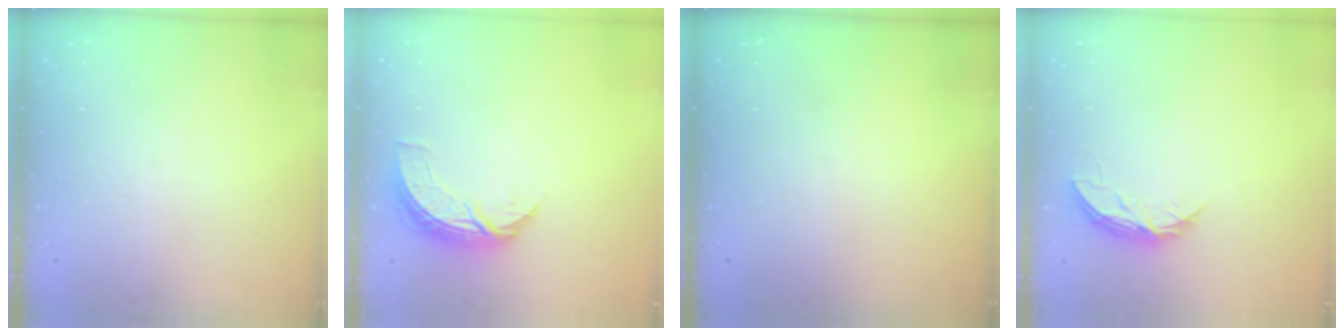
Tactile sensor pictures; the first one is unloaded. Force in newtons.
{"total": 7.3, "press": 7.3, "slide": 0.5}
{"total": 0.0}
{"total": 5.5, "press": 5.5, "slide": 0.5}